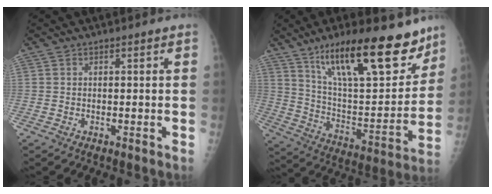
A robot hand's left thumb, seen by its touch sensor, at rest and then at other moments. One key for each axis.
{"total": 25.4, "fx": 16.7, "fy": 8.0, "fz": 17.4, "tx": -0.232, "ty": -0.063, "tz": 0.278}